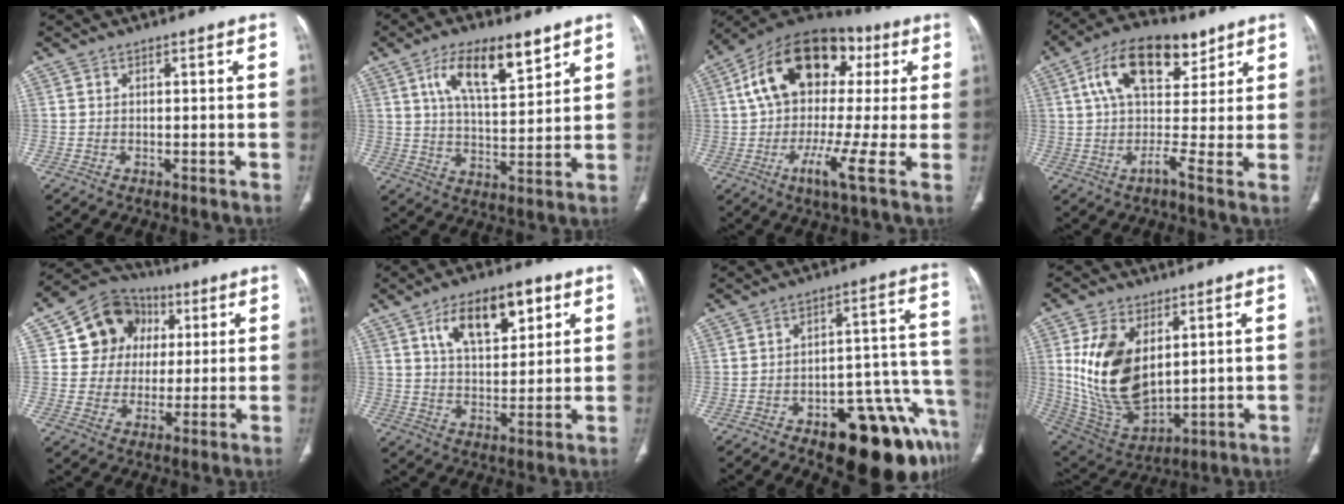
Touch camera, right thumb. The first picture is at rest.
{"total": 13.0, "force": [7.1, 4.9, 9.8], "torque": [-0.148, -0.028, 0.127]}
{"total": 21.3, "force": [3.3, 9.8, 18.7], "torque": [-0.285, 0.026, 0.032]}
{"total": 14.5, "force": [6.0, 7.2, 11.1], "torque": [-0.158, 0.006, 0.090]}
{"total": 13.0, "force": [3.6, 11.7, 4.4], "torque": [-0.030, 0.009, 0.058]}
{"total": 13.5, "force": [6.3, 6.6, 9.9], "torque": [-0.130, -0.016, 0.107]}
{"total": 20.2, "force": [-11.8, 8.2, 14.3], "torque": [-0.100, 0.093, -0.157]}
{"total": 18.4, "force": [4.3, 10.9, 14.2], "torque": [-0.249, -0.025, 0.105]}